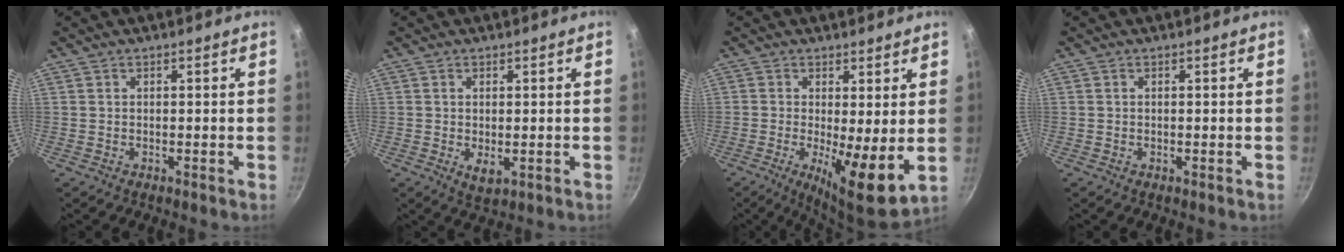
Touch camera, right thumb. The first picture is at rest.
{"total": 3.1, "force": [-0.3, 1.6, 2.7], "torque": [-0.044, -0.012, 0.000]}
{"total": 9.8, "force": [-0.3, 2.7, 9.4], "torque": [-0.142, -0.022, -0.001]}
{"total": 0.0}